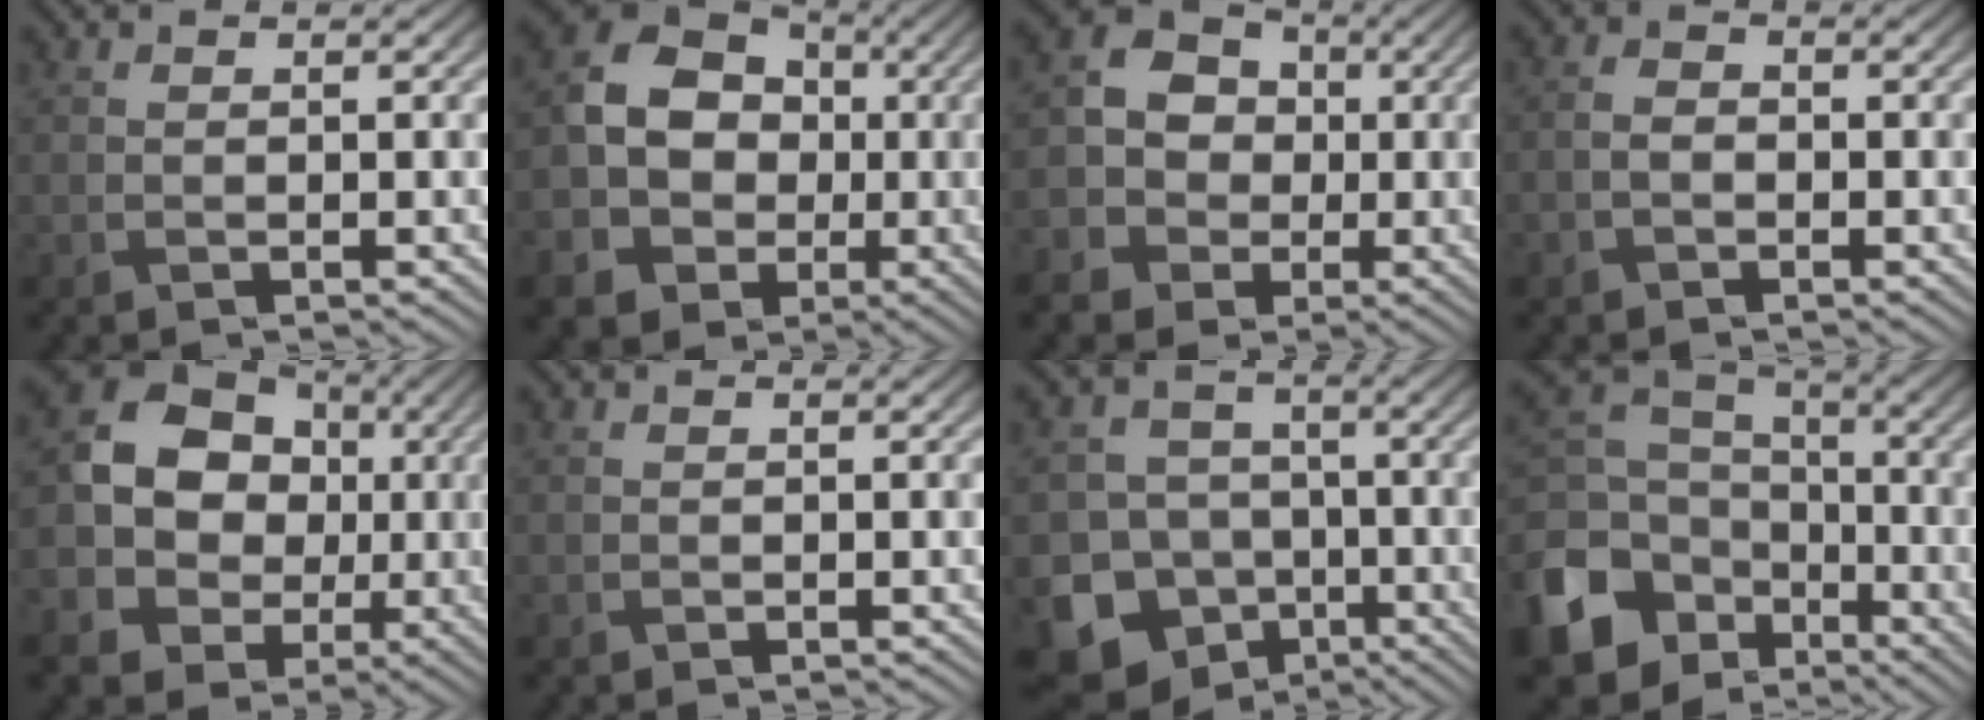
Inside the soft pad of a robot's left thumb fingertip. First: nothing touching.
{"total": 11.3, "force": [-1.6, 9.5, 5.9], "torque": [-0.137, -0.019, -0.039]}
{"total": 7.7, "force": [-1.5, 7.0, 2.9], "torque": [-0.068, -0.005, -0.049]}
{"total": 1.9, "force": [-0.9, 1.4, 0.9], "torque": [-0.019, 0.004, -0.025]}
{"total": 14.7, "force": [-0.4, 12.6, 7.5], "torque": [-0.176, -0.004, -0.018]}
{"total": 0.0}
{"total": 13.6, "force": [-7.3, 11.0, 3.4], "torque": [-0.097, -0.050, -0.134]}
{"total": 15.2, "force": [-6.9, 11.7, 6.8], "torque": [-0.235, -0.050, -0.117]}